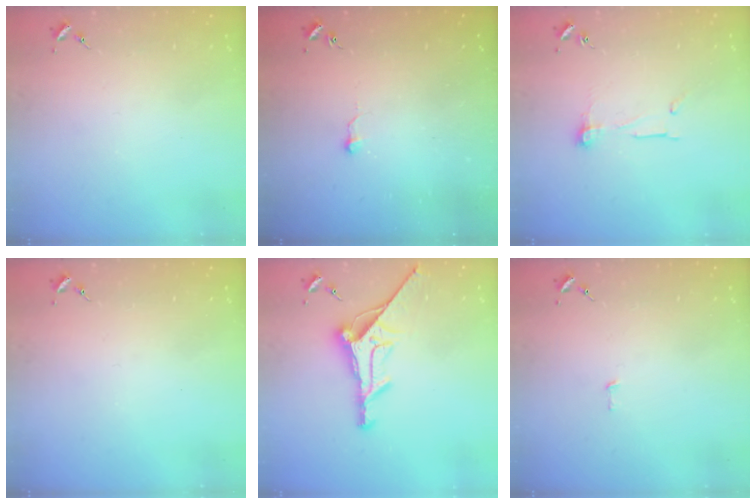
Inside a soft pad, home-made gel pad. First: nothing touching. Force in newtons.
{"total": 6.2, "press": 6.2, "slide": 0.5}
{"total": 7.7, "press": 7.6, "slide": 0.5}
{"total": 0.0}
{"total": 12.7, "press": 12.7, "slide": 1.0}
{"total": 1.9, "press": 1.9, "slide": 0.1}